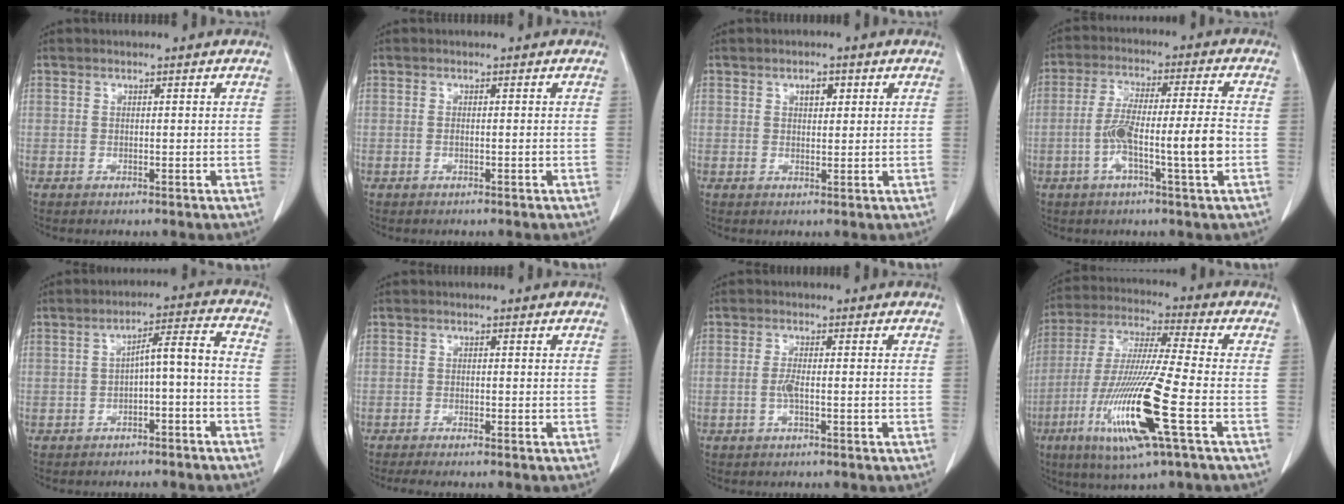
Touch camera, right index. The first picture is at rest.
{"total": 0.7, "force": [-0.2, 0.1, 0.7], "torque": [-0.013, -0.001, -0.001]}
{"total": 2.2, "force": [1.0, 1.2, 1.6], "torque": [-0.025, 0.001, 0.015]}
{"total": 10.7, "force": [-2.7, 0.2, 10.4], "torque": [-0.191, 0.011, -0.052]}
{"total": 5.6, "force": [-2.0, 0.9, 5.1], "torque": [-0.077, 0.029, -0.026]}
{"total": 3.1, "force": [-2.7, -0.3, 1.5], "torque": [-0.018, -0.005, -0.042]}
{"total": 2.2, "force": [-0.7, 0.1, 2.1], "torque": [-0.044, -0.001, -0.014]}
{"total": 17.4, "force": [-6.2, 0.2, 16.2], "torque": [-0.339, -0.027, -0.119]}